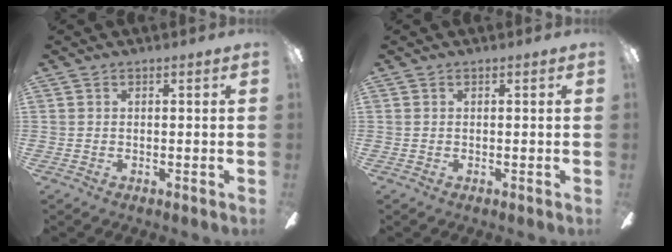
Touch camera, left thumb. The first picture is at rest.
{"total": 0.0}